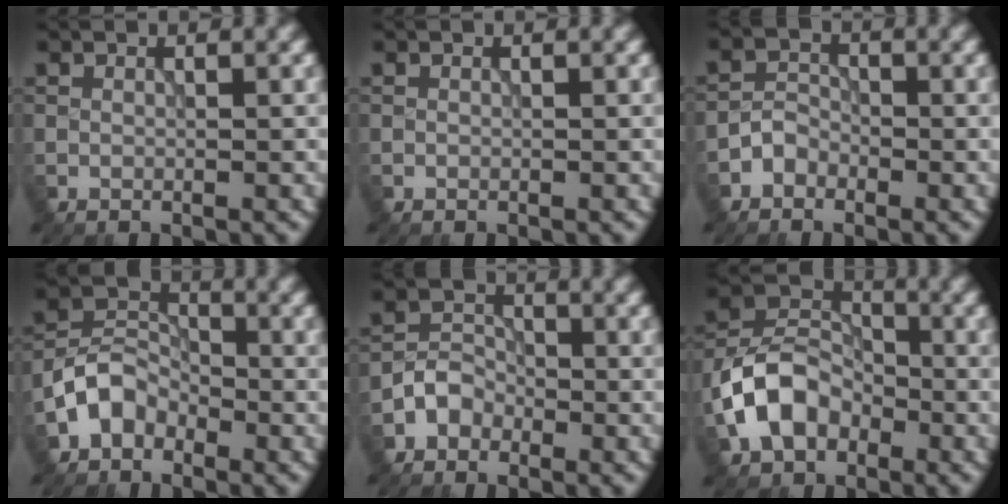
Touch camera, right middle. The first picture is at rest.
{"total": 0.0}
{"total": 1.7, "force": [-1.3, 1.1, 0.4], "torque": [-0.002, 0.010, -0.028]}
{"total": 3.6, "force": [-2.2, 2.5, 1.4], "torque": [-0.025, 0.012, -0.053]}
{"total": 2.3, "force": [-1.5, 1.7, 0.6], "torque": [-0.005, 0.012, -0.035]}
{"total": 7.0, "force": [-2.7, 5.0, 4.1], "torque": [-0.083, 0.009, -0.064]}